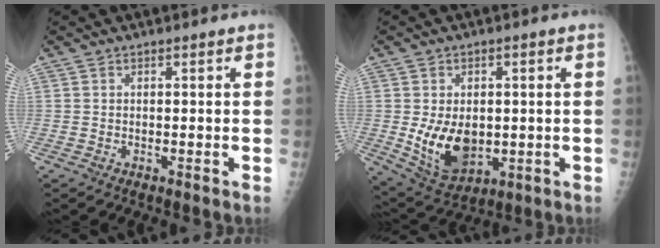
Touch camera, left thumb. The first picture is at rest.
{"total": 11.2, "force": [-1.0, 7.6, 8.2], "torque": [-0.114, -0.012, 0.005]}